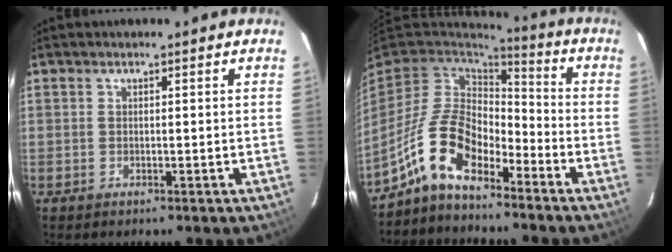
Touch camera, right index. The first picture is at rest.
{"total": 12.9, "force": [-8.0, 6.0, 8.1], "torque": [-0.161, 0.007, -0.156]}